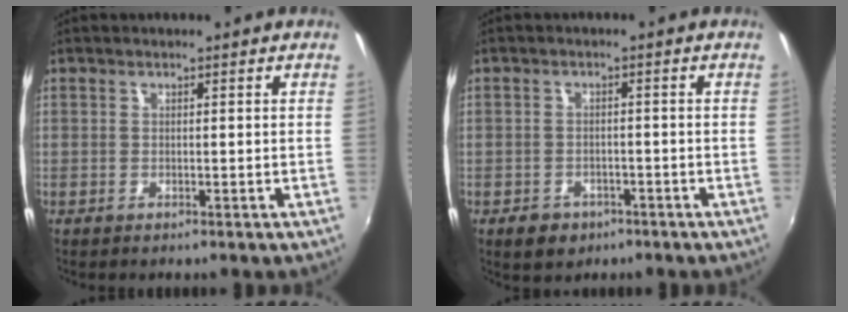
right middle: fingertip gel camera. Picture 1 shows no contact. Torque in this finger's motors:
{"motor_torque": [0.61, -0.39, 0.03, 0.03]}